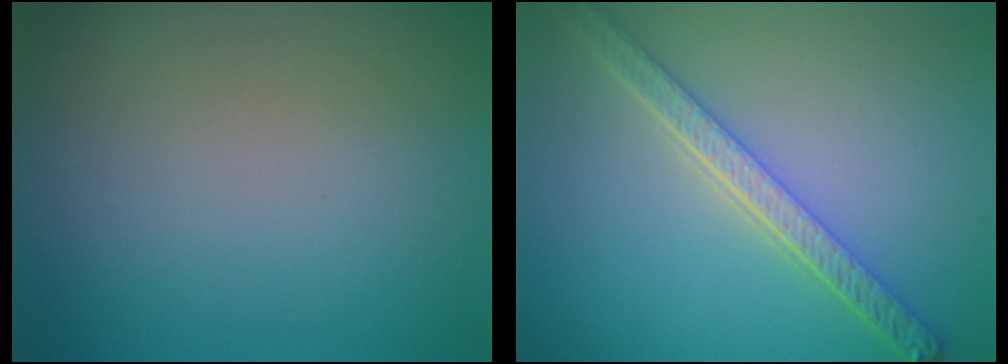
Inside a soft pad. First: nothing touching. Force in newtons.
{"total": 4.7, "press": 3.7, "slide": 2.8}